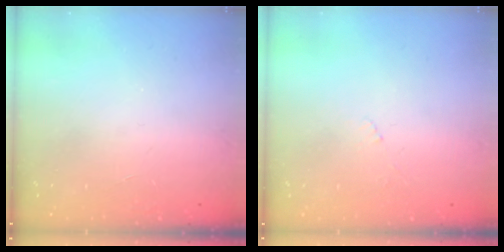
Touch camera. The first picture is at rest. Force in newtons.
{"total": 3.1, "press": 3.1, "slide": 0.5}